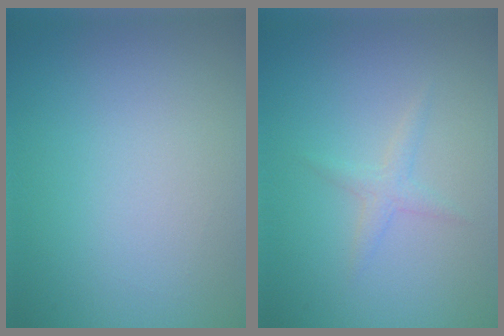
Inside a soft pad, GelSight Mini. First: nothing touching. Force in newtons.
{"total": 1.2, "press": 1.2, "slide": 0.0}